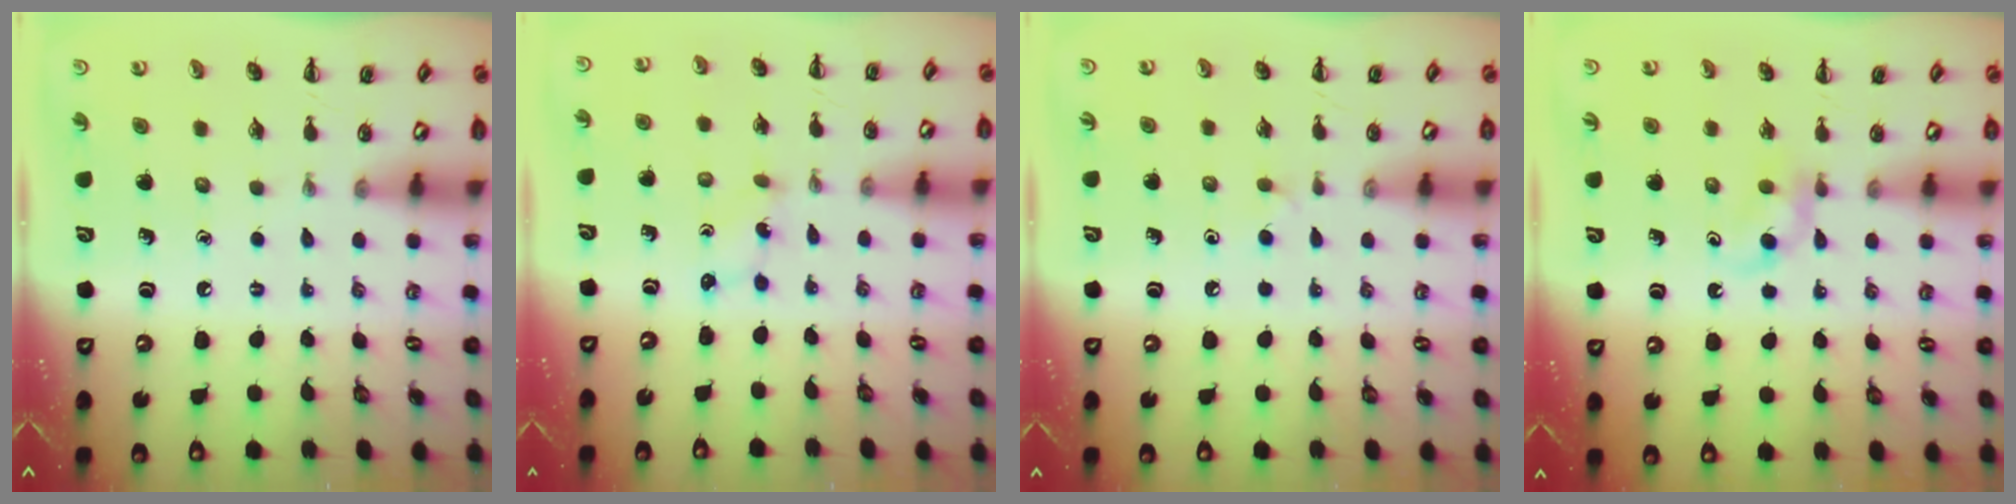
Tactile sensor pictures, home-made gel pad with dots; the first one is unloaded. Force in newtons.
{"total": 1.0, "press": 0.9, "slide": 0.4}
{"total": 2.4, "press": 2.3, "slide": 0.9}
{"total": 2.9, "press": 2.6, "slide": 1.3}